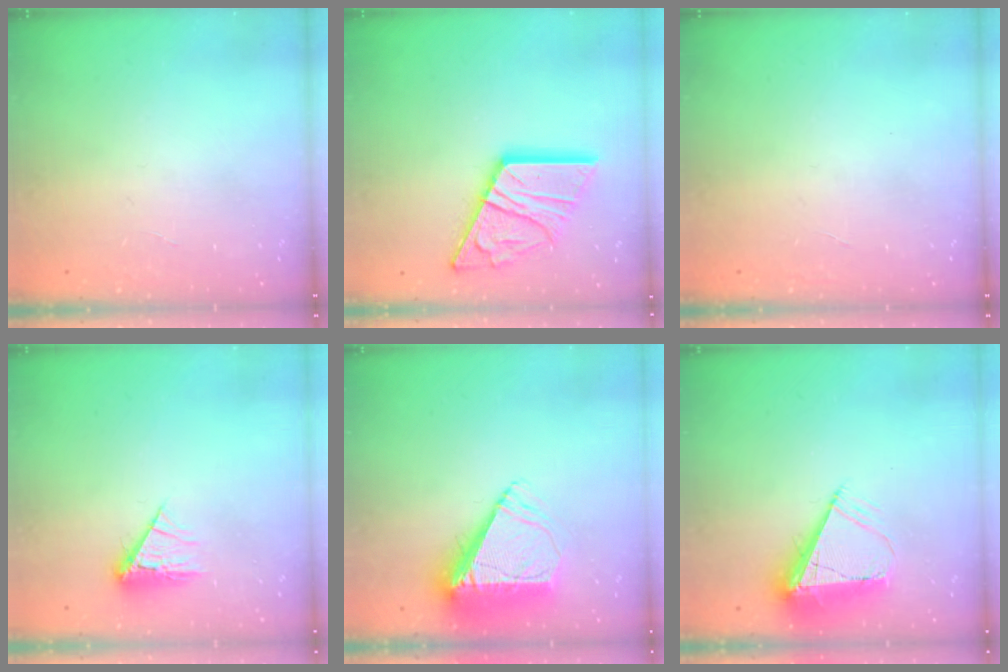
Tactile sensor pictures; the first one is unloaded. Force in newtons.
{"total": 19.1, "press": 18.9, "slide": 2.2}
{"total": 0.0}
{"total": 6.7, "press": 6.6, "slide": 1.0}
{"total": 10.4, "press": 10.3, "slide": 1.5}
{"total": 10.5, "press": 10.5, "slide": 1.2}